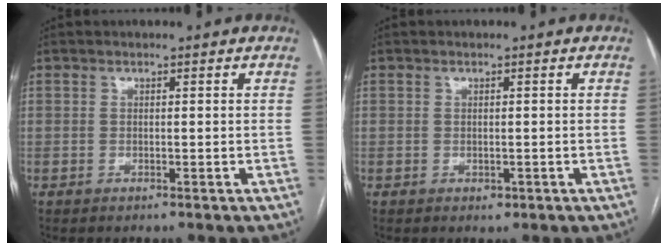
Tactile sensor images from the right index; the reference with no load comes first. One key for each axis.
{"total": 0.8, "fx": -0.3, "fy": 0.6, "fz": 0.4, "tx": -0.005, "ty": -0.001, "tz": -0.001}